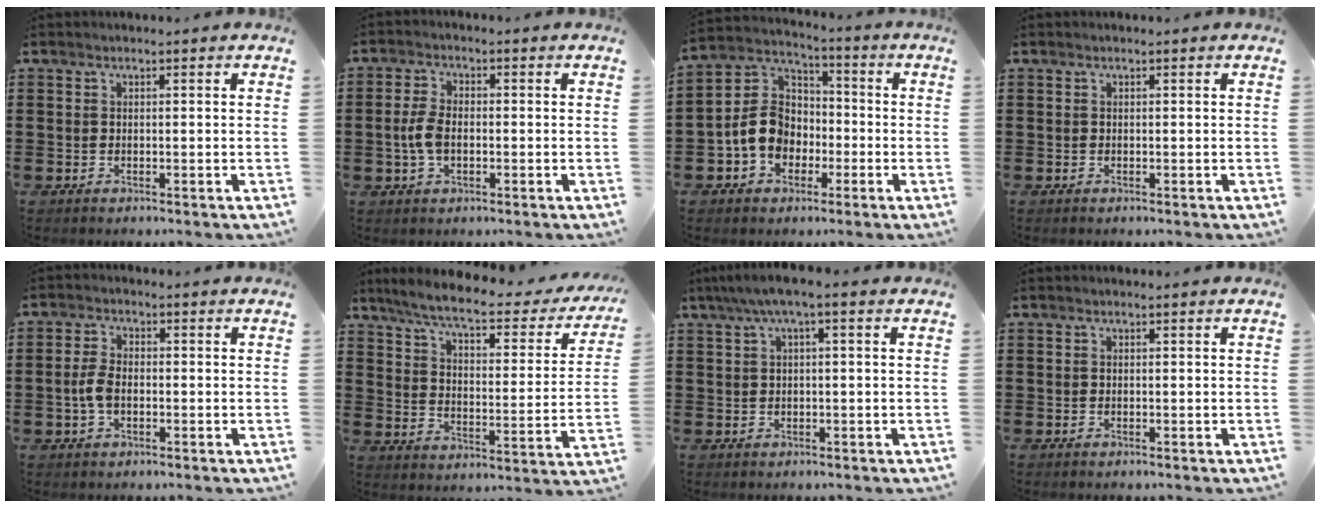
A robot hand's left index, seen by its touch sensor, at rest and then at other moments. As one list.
[{"total": 4.7, "force": [-0.6, 2.5, 3.9], "torque": [-0.093, -0.002, -0.016]}, {"total": 9.0, "force": [-2.5, 7.3, 4.7], "torque": [-0.139, 0.013, -0.056]}, {"total": 0.0}, {"total": 4.1, "force": [-0.7, 2.1, 3.4], "torque": [-0.084, -0.003, -0.018]}, {"total": 6.6, "force": [5.2, 0.5, 4.0], "torque": [-0.098, -0.031, 0.085]}, {"total": 2.6, "force": [-0.1, 0.3, 2.6], "torque": [-0.046, 0.001, -0.004]}, {"total": 0.0}]